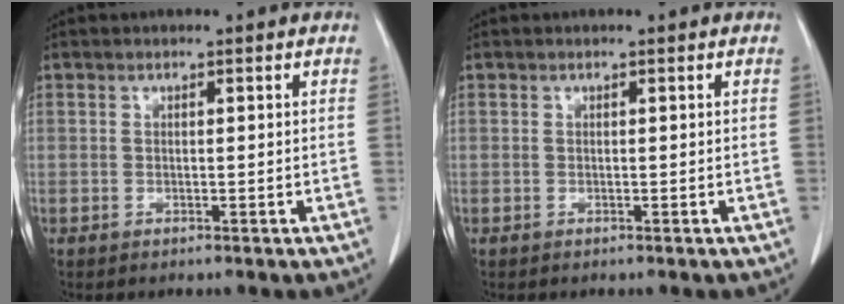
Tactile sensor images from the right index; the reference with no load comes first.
{"total": 0.0}